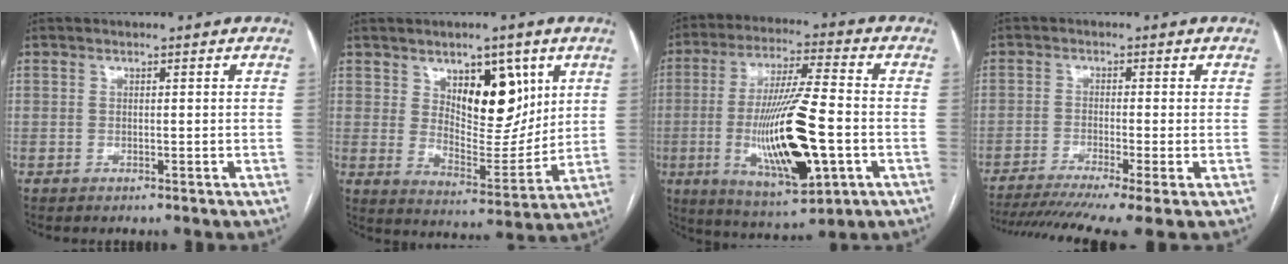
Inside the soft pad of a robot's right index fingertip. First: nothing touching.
{"total": 11.7, "force": [5.0, 5.3, 9.1], "torque": [-0.133, -0.003, 0.092]}
{"total": 18.0, "force": [-3.8, 3.0, 17.3], "torque": [-0.335, -0.015, -0.055]}
{"total": 12.2, "force": [-8.9, 0.0, 8.3], "torque": [-0.134, -0.021, -0.142]}